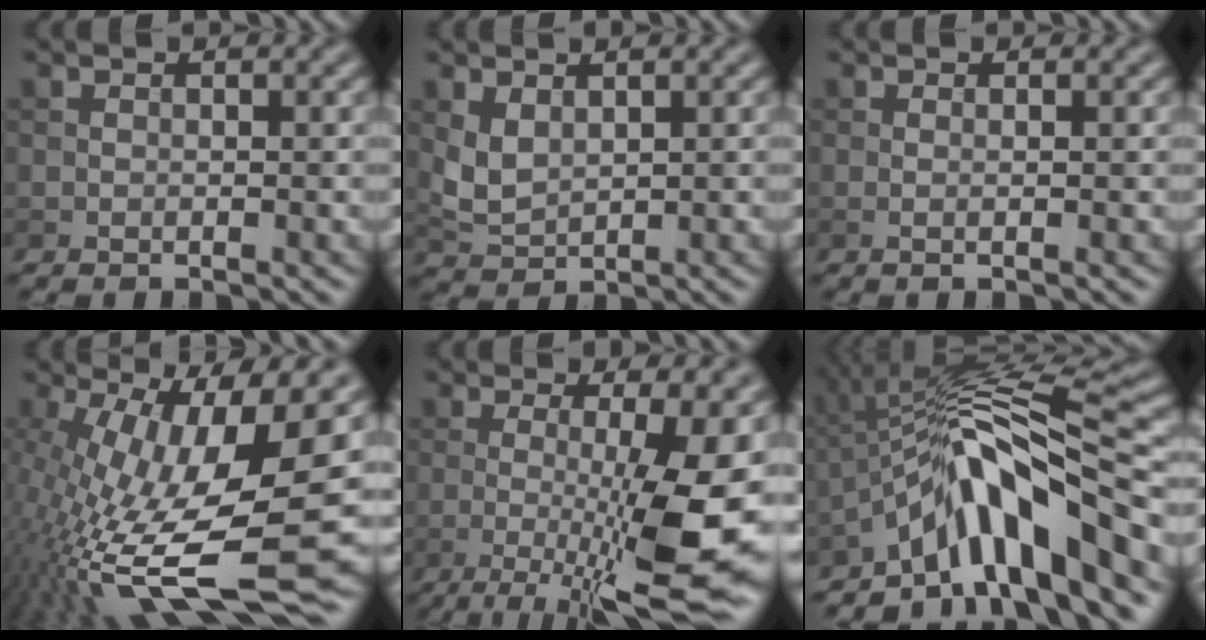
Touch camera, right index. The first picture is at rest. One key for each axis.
{"total": 2.6, "fx": 0.9, "fy": 1.7, "fz": 1.8, "tx": -0.046, "ty": -0.004, "tz": 0.026}
{"total": 0.7, "fx": 0.0, "fy": 0.2, "fz": 0.7, "tx": -0.011, "ty": 0.000, "tz": -0.003}
{"total": 17.5, "fx": -2.6, "fy": 6.0, "fz": 16.2, "tx": -0.300, "ty": -0.016, "tz": -0.044}
{"total": 13.3, "fx": -1.9, "fy": 3.0, "fz": 12.8, "tx": -0.180, "ty": -0.014, "tz": -0.023}
{"total": 11.1, "fx": -5.3, "fy": 2.2, "fz": 9.5, "tx": -0.140, "ty": 0.020, "tz": -0.093}